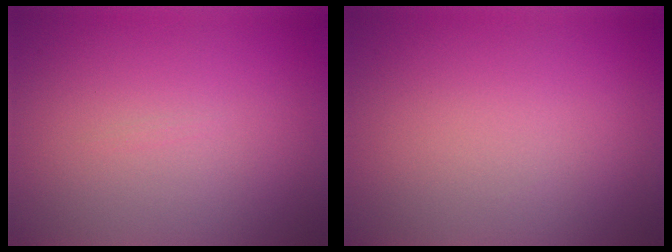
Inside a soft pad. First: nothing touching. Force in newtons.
{"total": 0.0}